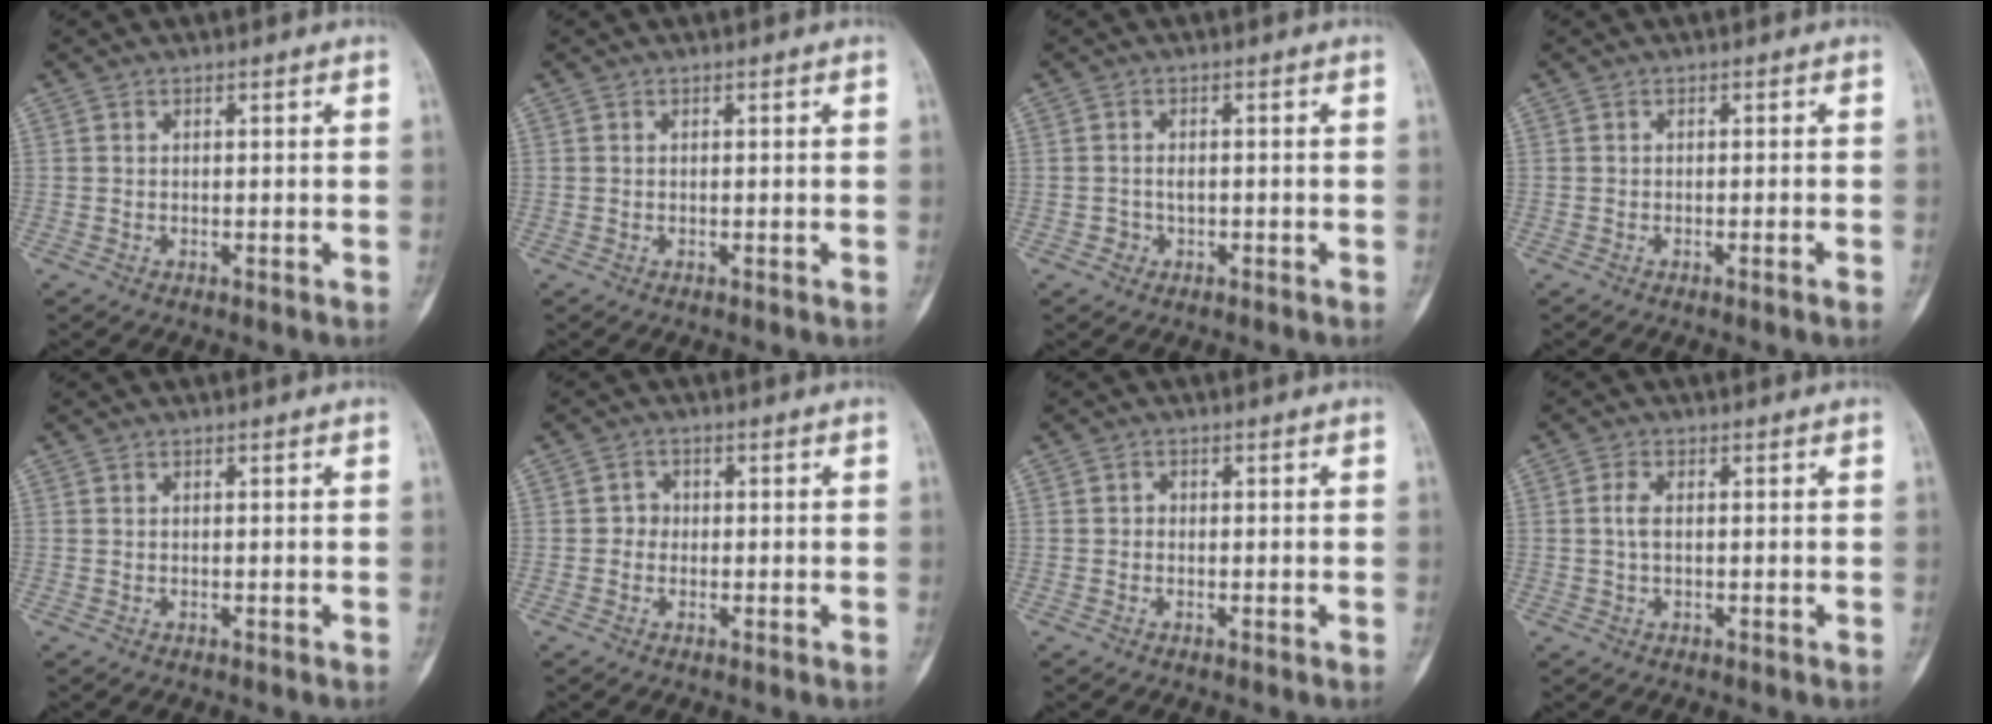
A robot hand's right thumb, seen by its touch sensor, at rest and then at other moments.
{"total": 0.0}
{"total": 1.7, "force": [-0.6, 1.4, 0.8], "torque": [-0.005, 0.008, -0.008]}
{"total": 1.5, "force": [-0.9, -0.2, 1.1], "torque": [-0.021, 0.000, -0.012]}
{"total": 0.0}
{"total": 1.9, "force": [-0.2, 1.8, 0.7], "torque": [0.003, 0.008, -0.010]}
{"total": 0.9, "force": [-0.2, 0.9, 0.4], "torque": [0.000, 0.004, -0.007]}
{"total": 2.5, "force": [0.1, 1.3, 2.1], "torque": [-0.048, 0.004, -0.001]}